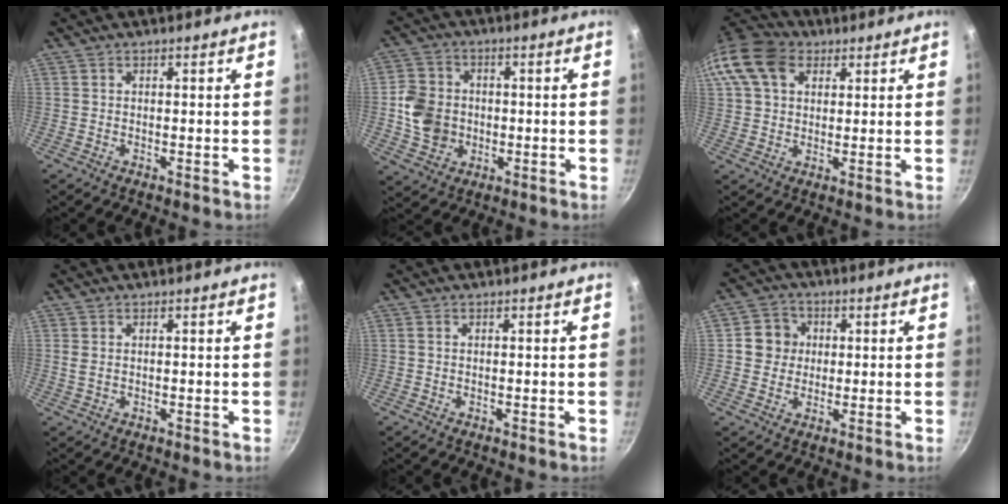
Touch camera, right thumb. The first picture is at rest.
{"total": 9.3, "force": [-0.7, 8.2, 4.4], "torque": [-0.056, 0.011, -0.015]}
{"total": 12.5, "force": [4.6, 9.1, 7.2], "torque": [-0.129, 0.015, 0.071]}
{"total": 1.1, "force": [0.3, 0.8, 0.8], "torque": [-0.019, 0.000, 0.007]}
{"total": 0.0}
{"total": 6.0, "force": [0.8, 5.6, 1.8], "torque": [0.006, 0.006, 0.001]}